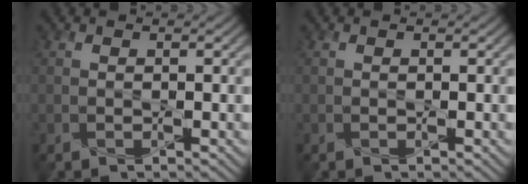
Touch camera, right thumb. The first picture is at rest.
{"total": 0.0}